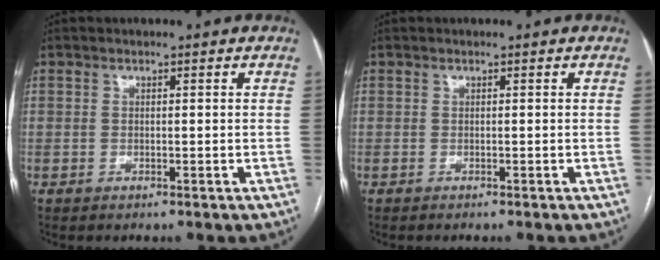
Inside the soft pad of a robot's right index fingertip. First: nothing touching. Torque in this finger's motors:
{"motor_torque": [0.02, -0.13, 0.02, 0.00]}